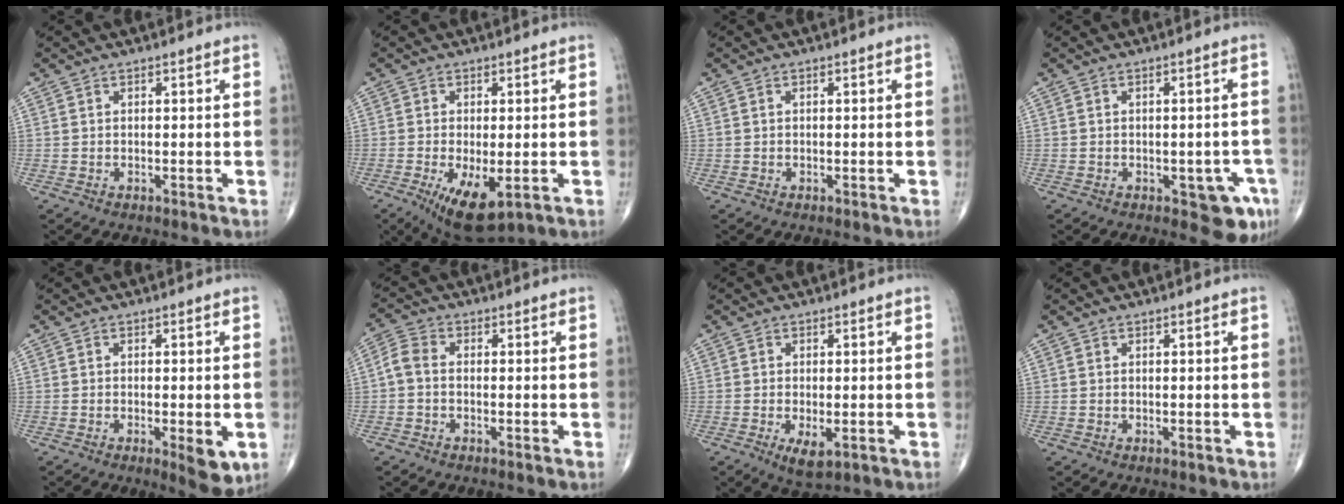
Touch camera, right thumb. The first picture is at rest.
{"total": 9.4, "force": [-3.2, 3.8, 8.0], "torque": [-0.134, -0.020, -0.042]}
{"total": 0.0}
{"total": 5.9, "force": [-2.6, 2.8, 4.4], "torque": [-0.023, 0.007, -0.026]}
{"total": 5.3, "force": [-1.5, 1.6, 4.8], "torque": [-0.060, -0.010, -0.019]}
{"total": 3.6, "force": [-0.7, 2.3, 2.7], "torque": [-0.057, 0.012, -0.027]}
{"total": 4.1, "force": [-1.4, 1.7, 3.5], "torque": [-0.060, -0.009, -0.018]}
{"total": 0.0}